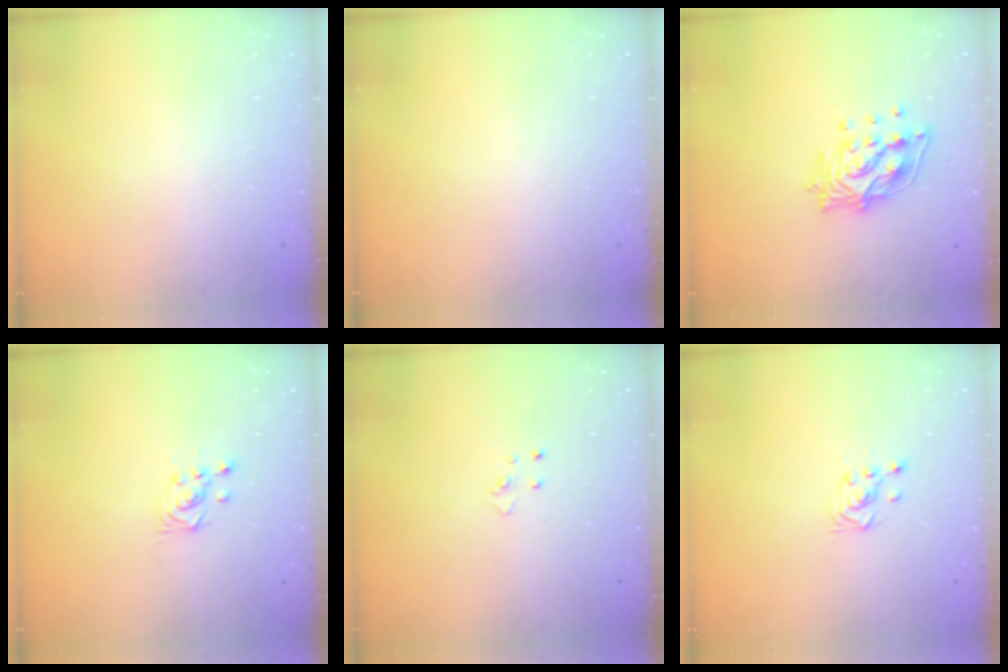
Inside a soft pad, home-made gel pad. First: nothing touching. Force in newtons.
{"total": 0.0}
{"total": 13.2, "press": 13.2, "slide": 1.3}
{"total": 3.6, "press": 3.6, "slide": 0.3}
{"total": 3.7, "press": 3.7, "slide": 0.3}
{"total": 3.7, "press": 3.5, "slide": 1.1}